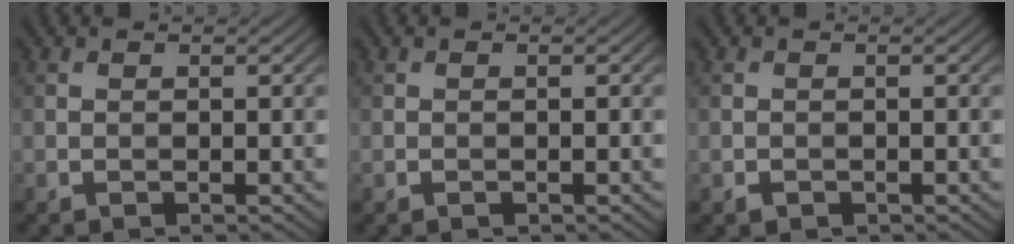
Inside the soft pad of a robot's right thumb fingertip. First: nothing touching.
{"total": 0.0}
{"total": 0.7, "force": [-0.4, 0.5, 0.2], "torque": [-0.002, -0.003, -0.009]}